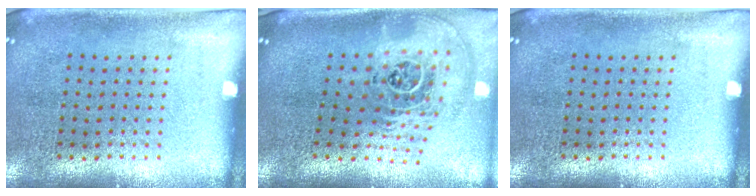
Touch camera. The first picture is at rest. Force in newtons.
{"total": 2.7, "press": 1.8, "slide": 2.0}
{"total": 0.0}